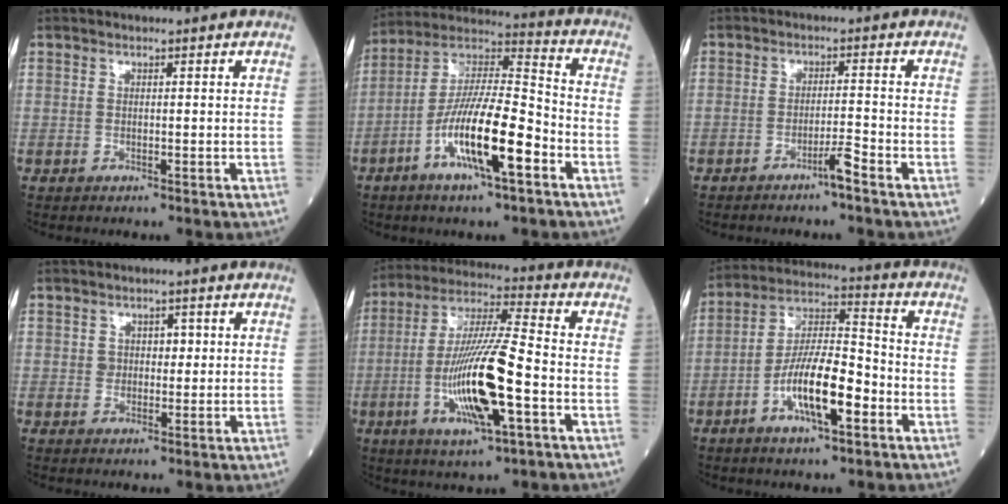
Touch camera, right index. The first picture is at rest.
{"total": 15.5, "force": [-6.1, 2.5, 14.0], "torque": [-0.264, -0.001, -0.113]}
{"total": 2.8, "force": [-2.1, -0.4, 1.8], "torque": [-0.029, -0.001, -0.040]}
{"total": 2.8, "force": [0.6, 2.1, 1.8], "torque": [-0.018, 0.006, 0.008]}
{"total": 15.9, "force": [-4.3, 1.8, 15.2], "torque": [-0.301, -0.008, -0.078]}
{"total": 12.3, "force": [-4.6, 3.0, 11.0], "torque": [-0.210, 0.007, -0.086]}